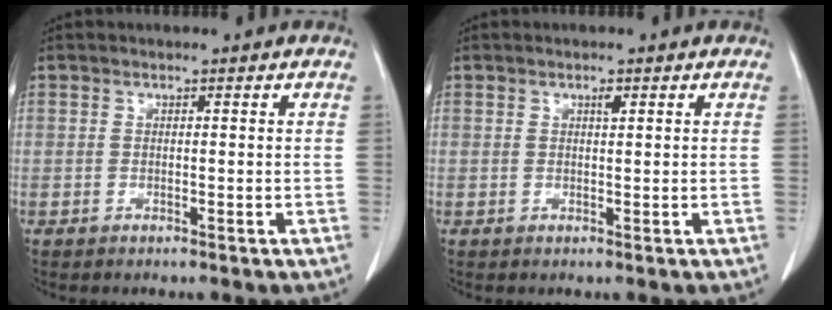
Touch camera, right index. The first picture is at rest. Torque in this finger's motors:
{"motor_torque": [0.09, 0.02, 0.00, 0.02]}